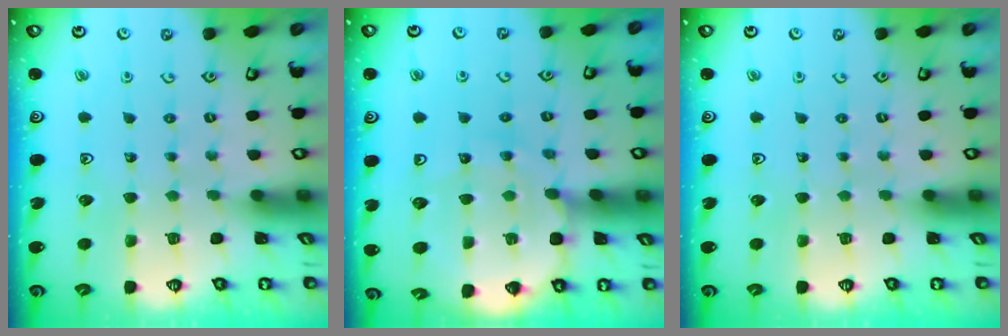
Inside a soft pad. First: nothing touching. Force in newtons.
{"total": 10.1, "press": 10.1, "slide": 1.3}
{"total": 0.0}